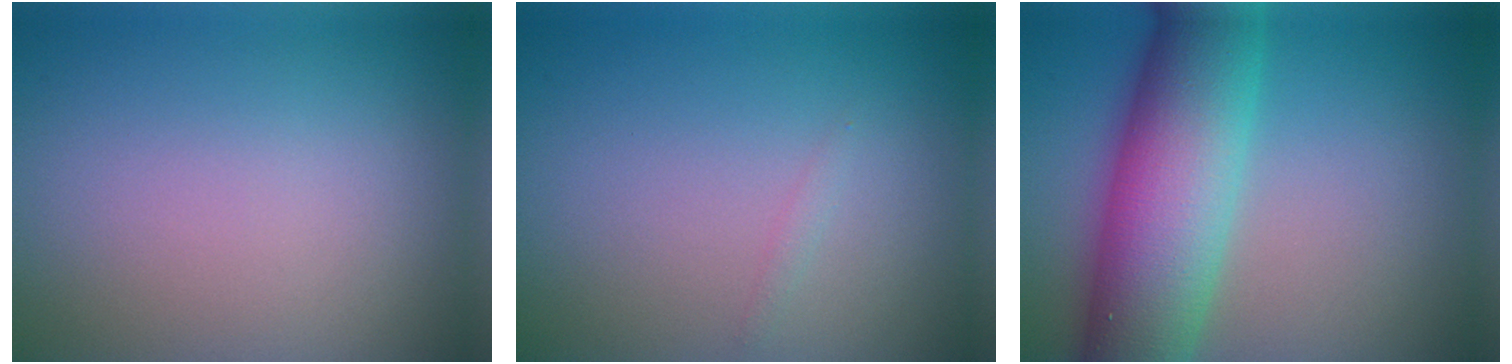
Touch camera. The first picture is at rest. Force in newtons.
{"total": 0.6, "press": 0.6, "slide": 0.0}
{"total": 12.1, "press": 12.0, "slide": 0.4}